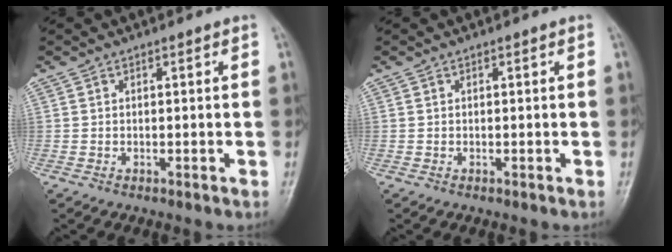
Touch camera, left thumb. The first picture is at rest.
{"total": 0.0}